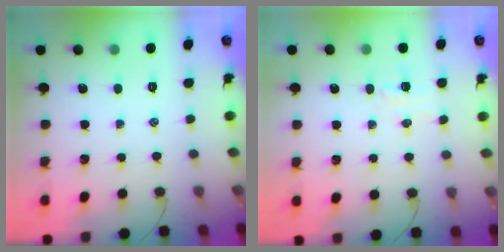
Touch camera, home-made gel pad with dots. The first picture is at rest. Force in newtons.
{"total": 3.5, "press": 3.4, "slide": 0.8}